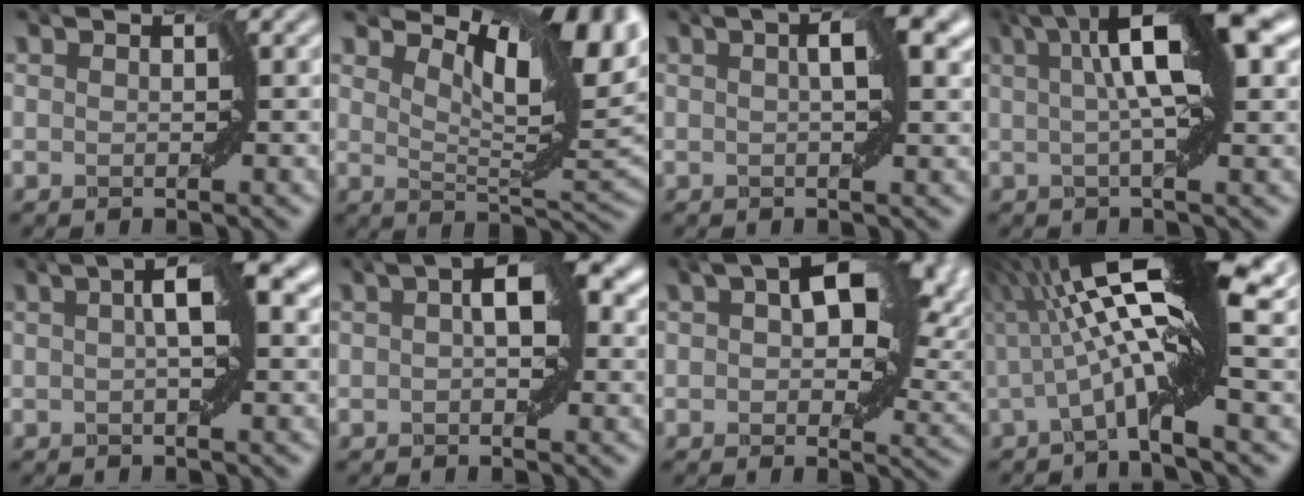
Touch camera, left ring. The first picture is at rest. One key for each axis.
{"total": 10.4, "fx": 5.3, "fy": 3.1, "fz": 8.4, "tx": -0.131, "ty": 0.007, "tz": 0.090}
{"total": 3.9, "fx": 0.9, "fy": 0.9, "fz": 3.6, "tx": -0.062, "ty": 0.005, "tz": 0.008}
{"total": 8.9, "fx": 2.8, "fy": 1.8, "fz": 8.3, "tx": -0.121, "ty": 0.012, "tz": 0.035}
{"total": 4.4, "fx": 1.0, "fy": 0.7, "fz": 4.2, "tx": -0.068, "ty": 0.010, "tz": 0.007}
{"total": 5.3, "fx": 1.3, "fy": 2.2, "fz": 4.6, "tx": -0.066, "ty": 0.008, "tz": 0.012}
{"total": 10.5, "fx": 3.5, "fy": 5.5, "fz": 8.2, "tx": -0.124, "ty": 0.001, "tz": 0.051}
{"total": 12.9, "fx": 2.3, "fy": 2.2, "fz": 12.5, "tx": -0.213, "ty": 0.019, "tz": 0.035}